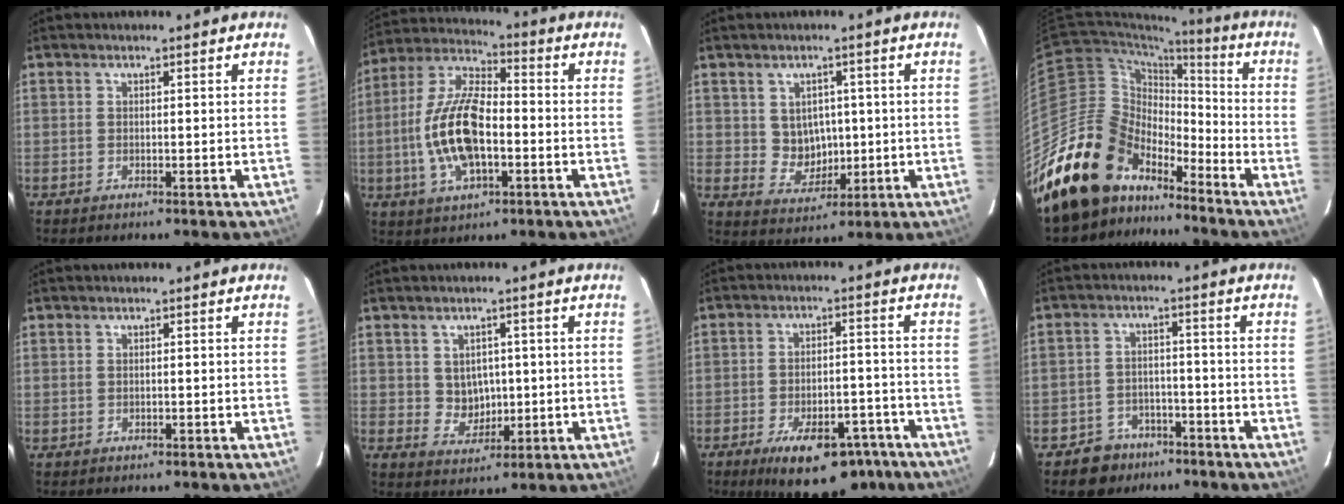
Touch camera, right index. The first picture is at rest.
{"total": 15.4, "force": [-3.1, 6.7, 13.6], "torque": [-0.284, 0.004, -0.059]}
{"total": 5.8, "force": [0.7, 5.4, 2.1], "torque": [-0.039, 0.005, 0.027]}
{"total": 20.2, "force": [-15.4, 11.6, 6.1], "torque": [-0.129, 0.034, -0.260]}
{"total": 0.5, "force": [-0.1, 0.5, -0.1], "torque": [0.003, 0.001, -0.001]}
{"total": 4.8, "force": [0.6, 4.5, 1.6], "torque": [-0.029, 0.006, 0.021]}
{"total": 15.5, "force": [-10.5, 6.6, 9.3], "torque": [-0.156, -0.001, -0.142]}
{"total": 7.0, "force": [-4.9, 4.8, 1.0], "torque": [-0.039, 0.025, -0.072]}